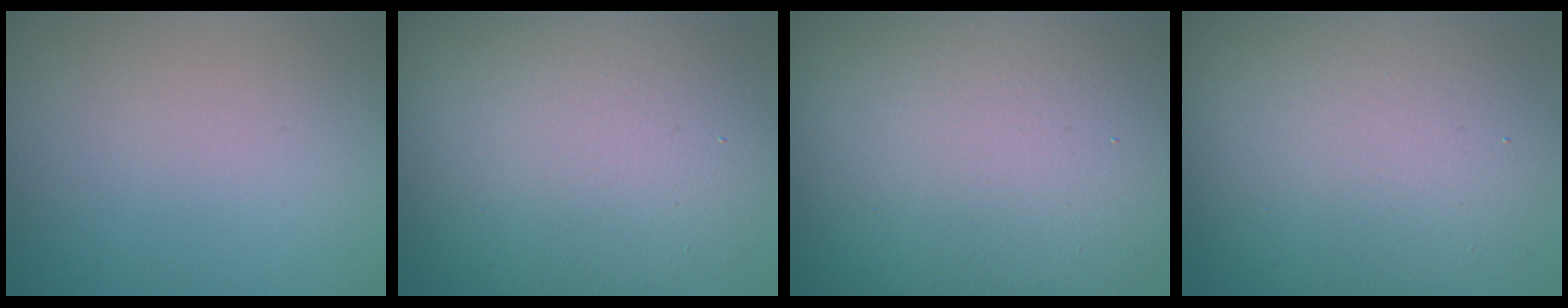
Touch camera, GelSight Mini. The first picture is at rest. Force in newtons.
{"total": 12.7, "press": 12.6, "slide": 0.8}
{"total": 18.0, "press": 17.9, "slide": 1.0}
{"total": 12.2, "press": 12.2, "slide": 0.8}